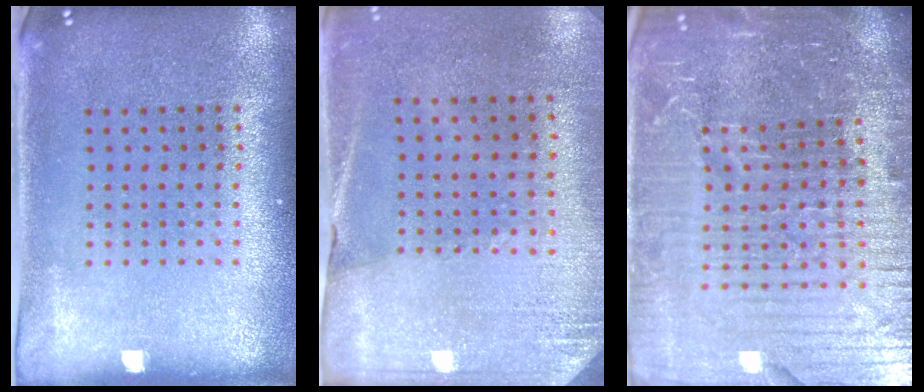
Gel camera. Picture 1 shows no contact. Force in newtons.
{"total": 2.6, "press": 2.4, "slide": 1.0}
{"total": 6.8, "press": 5.9, "slide": 3.3}